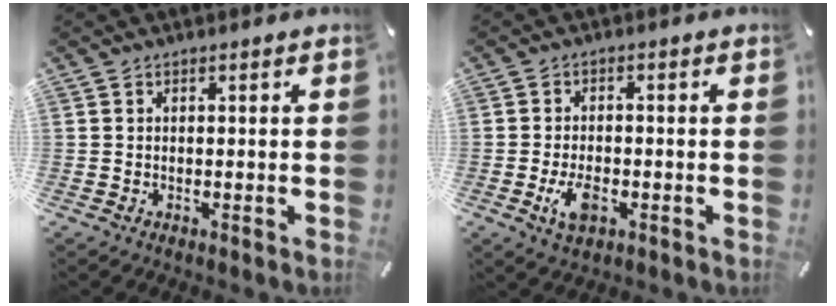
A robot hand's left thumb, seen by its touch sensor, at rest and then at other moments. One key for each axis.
{"total": 5.3, "fx": -1.9, "fy": 2.9, "fz": 4.0, "tx": -0.091, "ty": 0.001, "tz": -0.036}